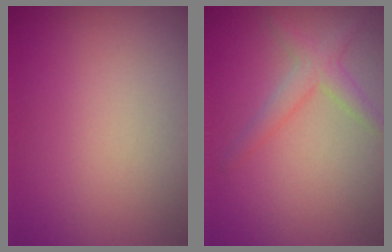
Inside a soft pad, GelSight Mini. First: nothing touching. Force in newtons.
{"total": 2.1, "press": 2.1, "slide": 0.1}